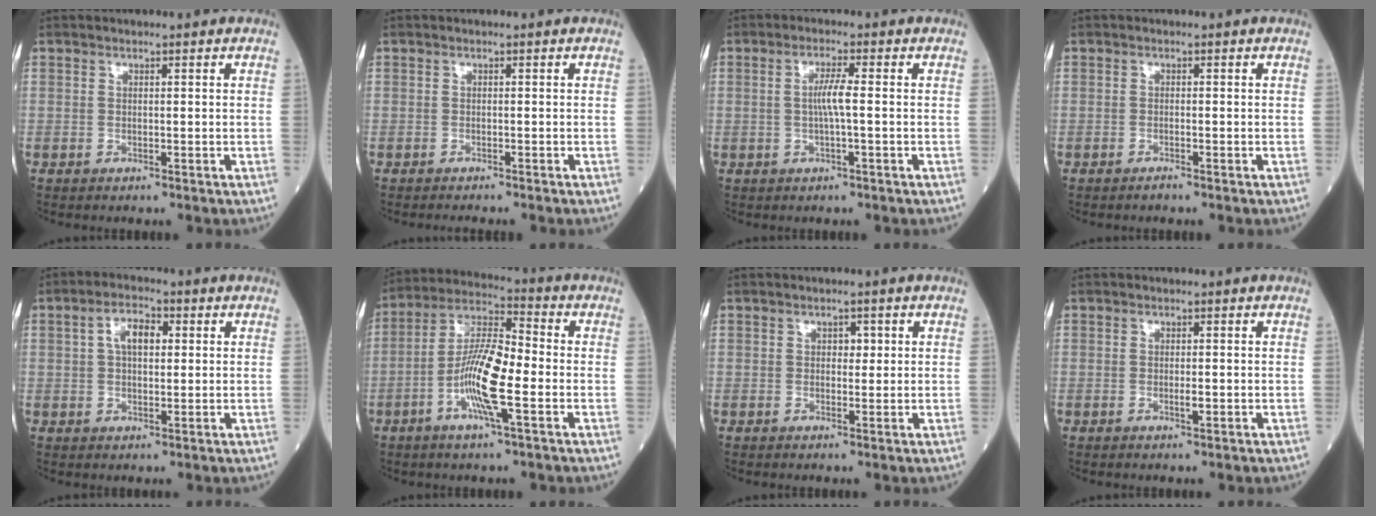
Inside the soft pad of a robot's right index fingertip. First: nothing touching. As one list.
[{"total": 2.5, "force": [-2.2, -0.2, 1.1], "torque": [-0.010, -0.001, -0.029]}, {"total": 3.2, "force": [-0.1, -0.1, 3.2], "torque": [-0.064, 0.002, -0.002]}, {"total": 0.8, "force": [-0.7, -0.1, 0.4], "torque": [-0.010, 0.000, -0.013]}, {"total": 5.1, "force": [1.3, 2.4, 4.3], "torque": [-0.079, 0.014, 0.021]}, {"total": 11.5, "force": [-3.2, 1.6, 10.9], "torque": [-0.213, 0.002, -0.066]}, {"total": 1.5, "force": [0.4, 1.0, 1.0], "torque": [-0.008, 0.002, 0.003]}, {"total": 1.0, "force": [-0.2, 0.2, 1.0], "torque": [-0.020, -0.001, -0.002]}]